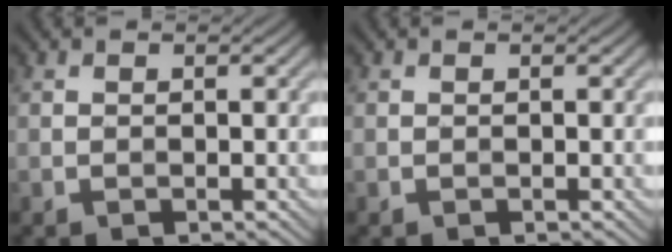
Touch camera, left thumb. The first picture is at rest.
{"total": 0.0}